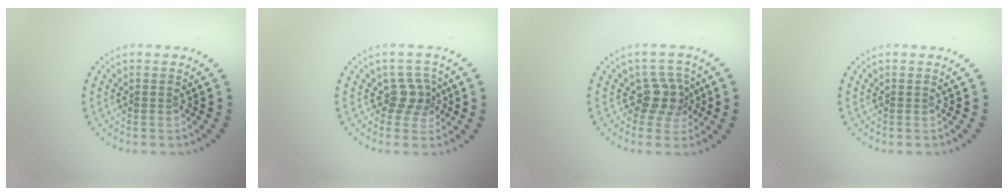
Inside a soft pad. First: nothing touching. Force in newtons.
{"total": 2.5, "press": 1.9, "slide": 1.5}
{"total": 2.9, "press": 2.2, "slide": 1.8}
{"total": 0.0}